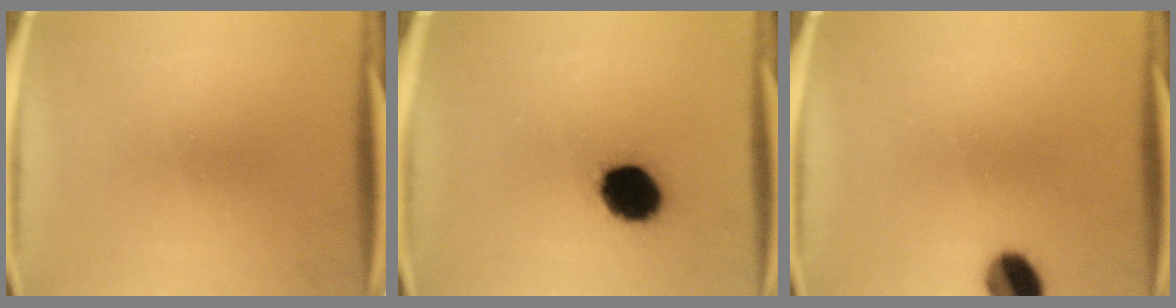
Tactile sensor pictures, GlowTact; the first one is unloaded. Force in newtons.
{"total": 13.6}
{"total": 7.2}